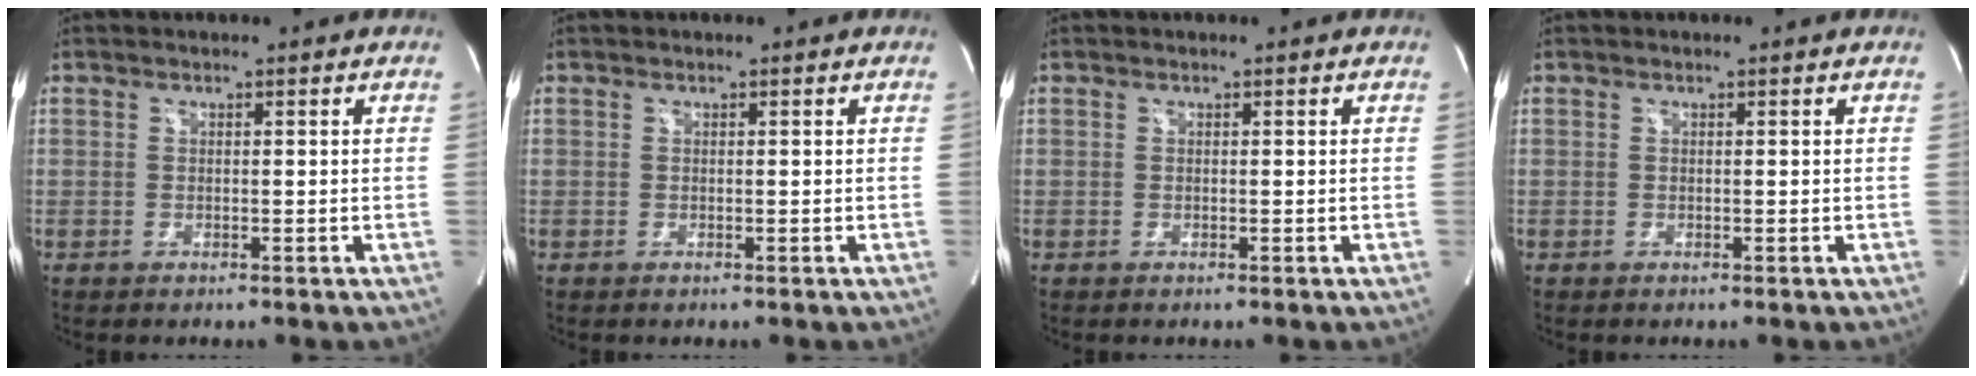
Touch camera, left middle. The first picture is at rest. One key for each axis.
{"total": 0.0}
{"total": 0.0}
{"total": 0.0}